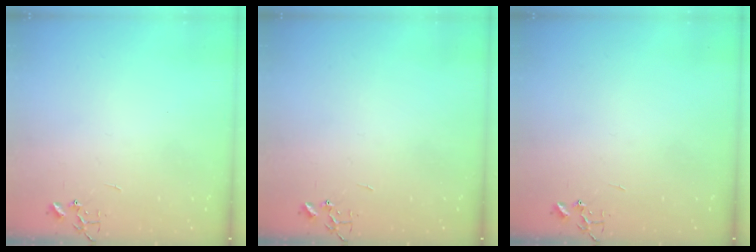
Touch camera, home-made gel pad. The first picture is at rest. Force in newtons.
{"total": 0.0}
{"total": 0.0}